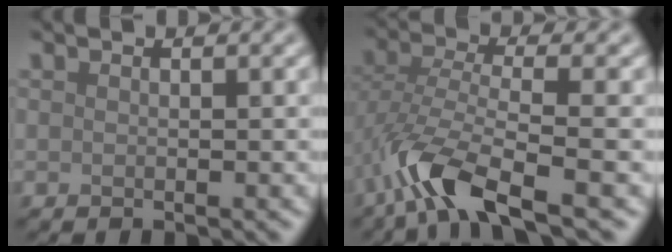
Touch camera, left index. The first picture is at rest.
{"total": 6.2, "force": [-3.7, 1.7, 4.6], "torque": [-0.098, -0.006, -0.082]}